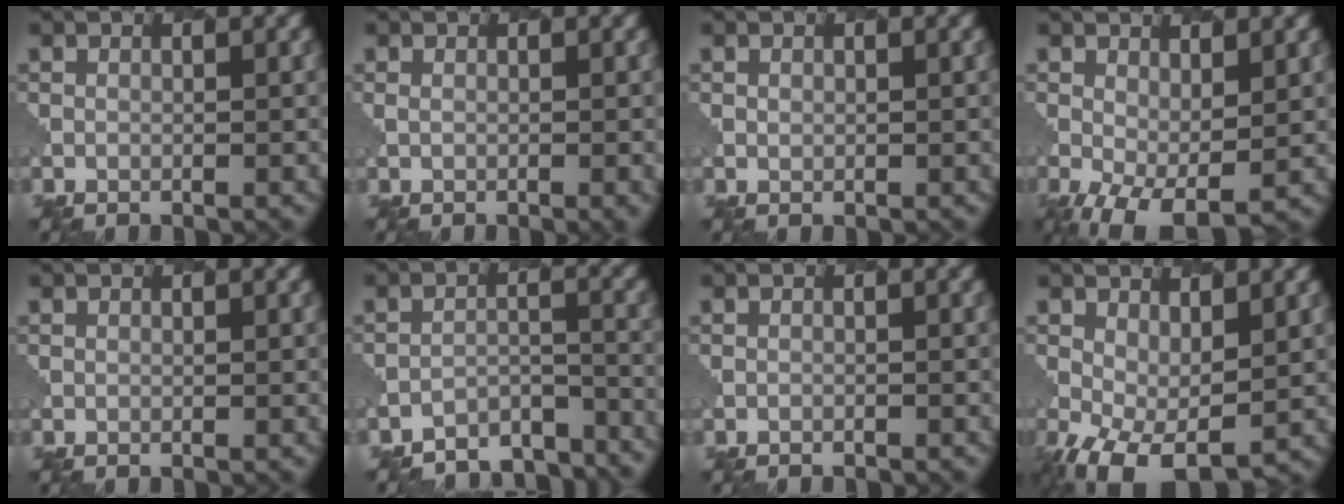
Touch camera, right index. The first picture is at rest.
{"total": 1.7, "force": [0.3, 0.6, 1.5], "torque": [-0.013, -0.004, 0.012]}
{"total": 0.8, "force": [0.5, 0.6, 0.1], "torque": [0.001, 0.000, 0.008]}
{"total": 4.5, "force": [-0.4, 2.4, 3.8], "torque": [-0.085, -0.013, -0.003]}
{"total": 0.0}
{"total": 7.1, "force": [-6.7, 1.8, 1.3], "torque": [-0.018, -0.006, -0.092]}
{"total": 1.0, "force": [-1.0, 0.2, -0.1], "torque": [0.013, 0.004, -0.011]}
{"total": 5.8, "force": [-0.8, 3.4, 4.6], "torque": [-0.104, -0.015, -0.008]}